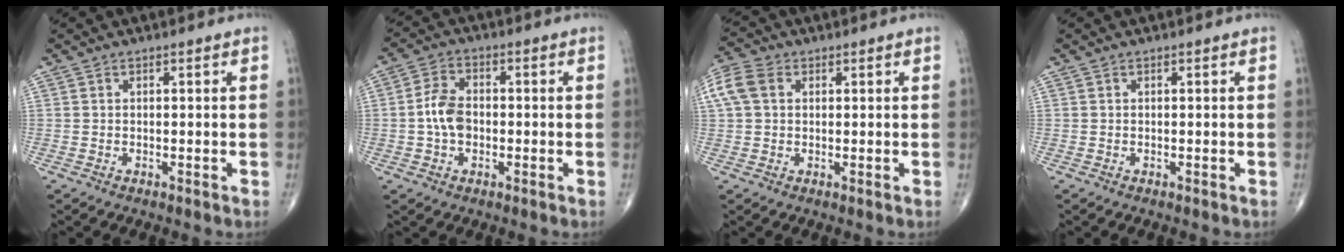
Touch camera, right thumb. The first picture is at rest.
{"total": 6.2, "force": [-0.7, 4.3, 4.5], "torque": [-0.081, 0.016, -0.019]}
{"total": 8.7, "force": [2.4, 6.5, 5.3], "torque": [-0.134, 0.025, 0.048]}
{"total": 0.0}